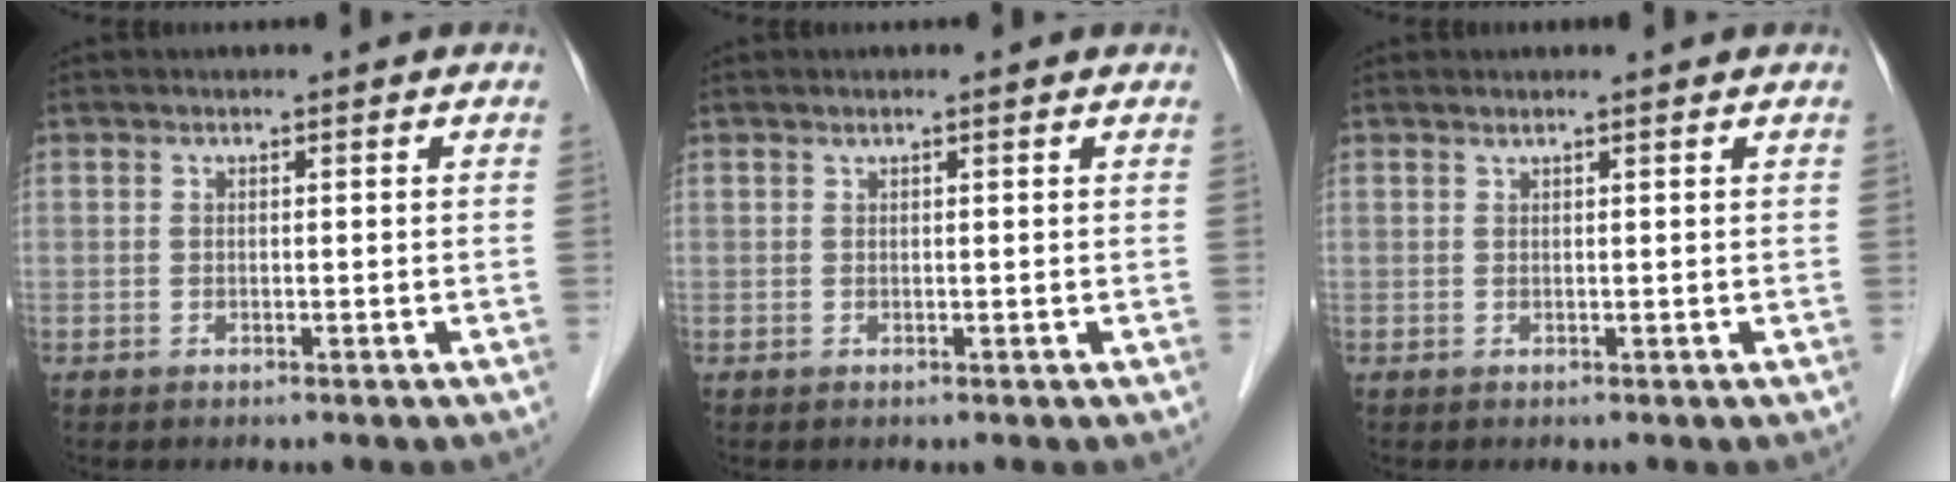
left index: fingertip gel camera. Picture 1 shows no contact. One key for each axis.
{"total": 0.9, "fx": 0.8, "fy": 0.0, "fz": 0.5, "tx": -0.013, "ty": 0.017, "tz": 0.012}
{"total": 0.9, "fx": 0.8, "fy": -0.2, "fz": 0.2, "tx": -0.015, "ty": 0.004, "tz": 0.017}